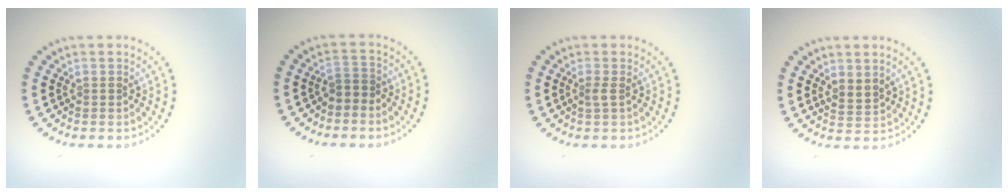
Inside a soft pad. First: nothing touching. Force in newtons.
{"total": 1.5, "press": 1.2, "slide": 1.0}
{"total": 0.8, "press": 0.6, "slide": 0.6}
{"total": 1.6, "press": 1.3, "slide": 1.0}